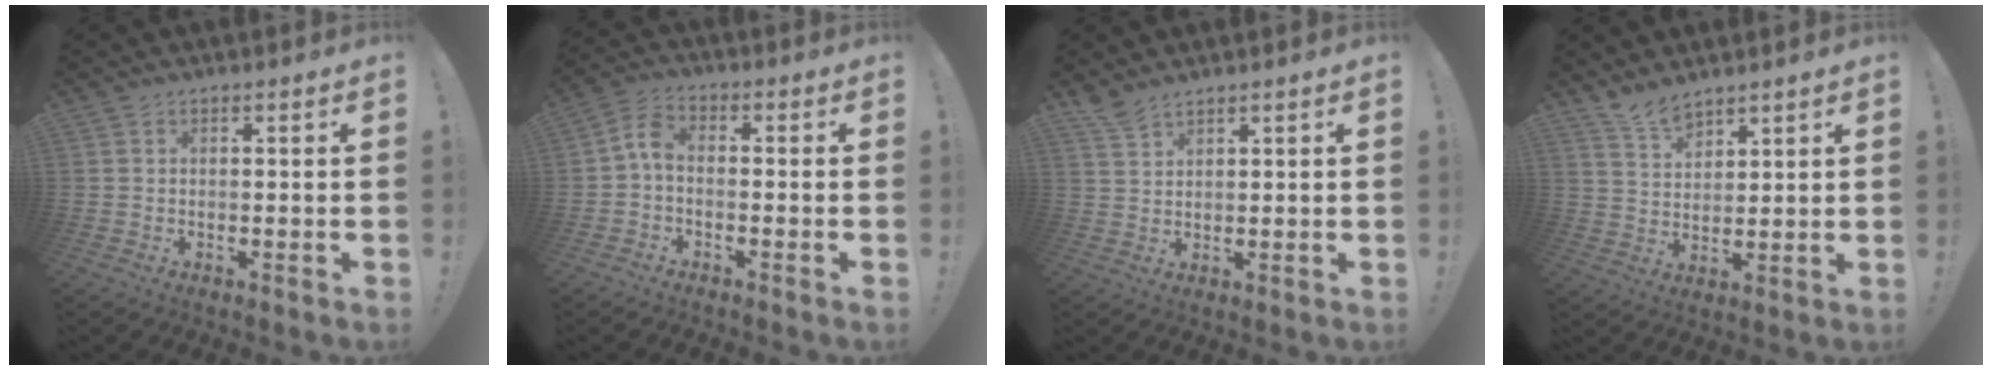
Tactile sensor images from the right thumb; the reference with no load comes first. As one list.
[{"total": 5.0, "force": [-1.3, 2.8, 3.9], "torque": [-0.086, 0.009, -0.023]}, {"total": 4.2, "force": [3.8, 0.8, 1.8], "torque": [-0.034, -0.026, 0.071]}, {"total": 6.9, "force": [6.1, 2.2, 2.3], "torque": [-0.041, -0.041, 0.113]}]